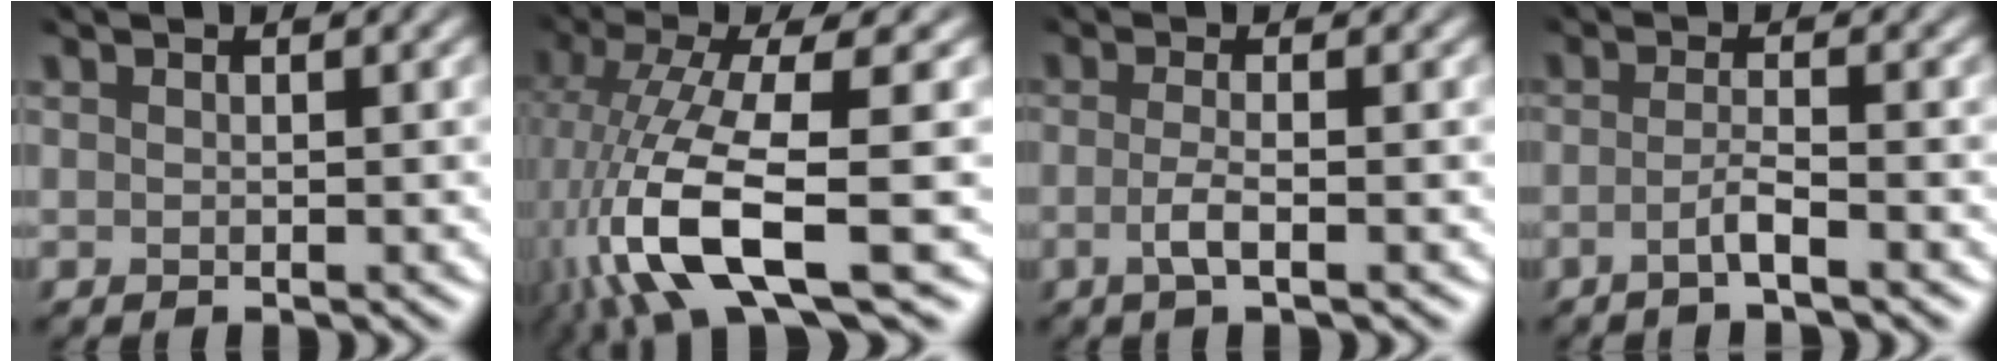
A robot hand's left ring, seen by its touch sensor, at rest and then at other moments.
{"total": 10.3, "force": [-4.7, 2.8, 8.7], "torque": [-0.193, -0.012, -0.073]}
{"total": 2.6, "force": [-1.4, 0.6, 2.1], "torque": [-0.040, -0.006, -0.023]}
{"total": 2.5, "force": [-1.7, 0.5, 1.8], "torque": [-0.034, -0.011, -0.031]}